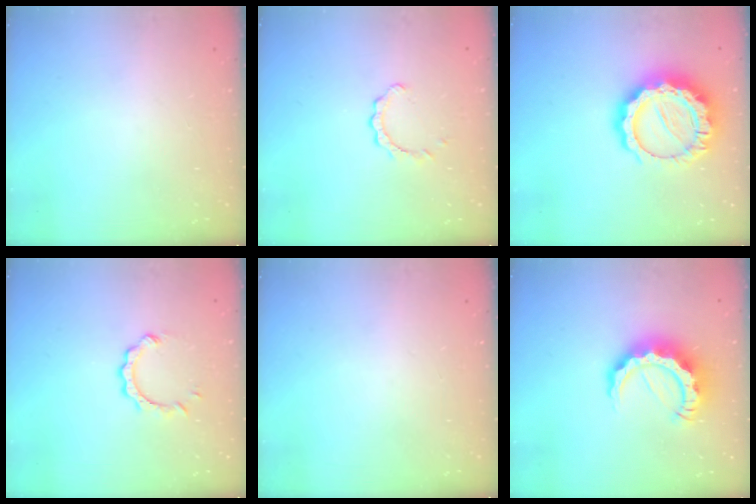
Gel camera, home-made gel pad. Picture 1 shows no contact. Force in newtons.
{"total": 2.4, "press": 2.4, "slide": 0.3}
{"total": 18.2, "press": 18.1, "slide": 1.5}
{"total": 5.4, "press": 5.4, "slide": 0.1}
{"total": 0.0}
{"total": 11.5, "press": 11.4, "slide": 1.2}